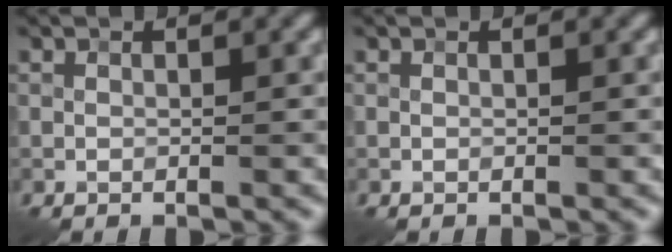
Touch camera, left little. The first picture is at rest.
{"total": 0.0}